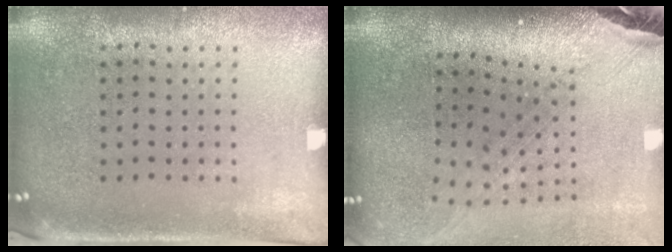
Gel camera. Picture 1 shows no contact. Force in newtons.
{"total": 2.3, "press": 1.8, "slide": 1.4}